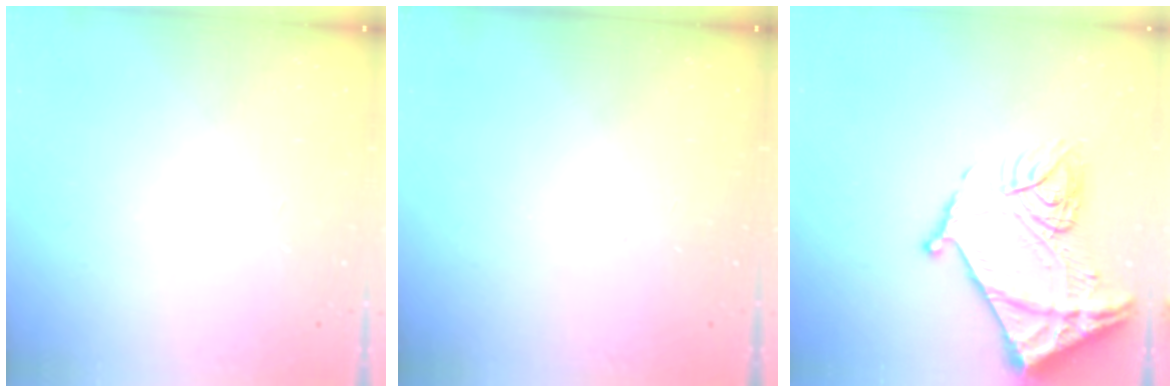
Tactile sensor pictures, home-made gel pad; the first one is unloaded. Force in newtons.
{"total": 0.0}
{"total": 19.8, "press": 19.7, "slide": 2.1}